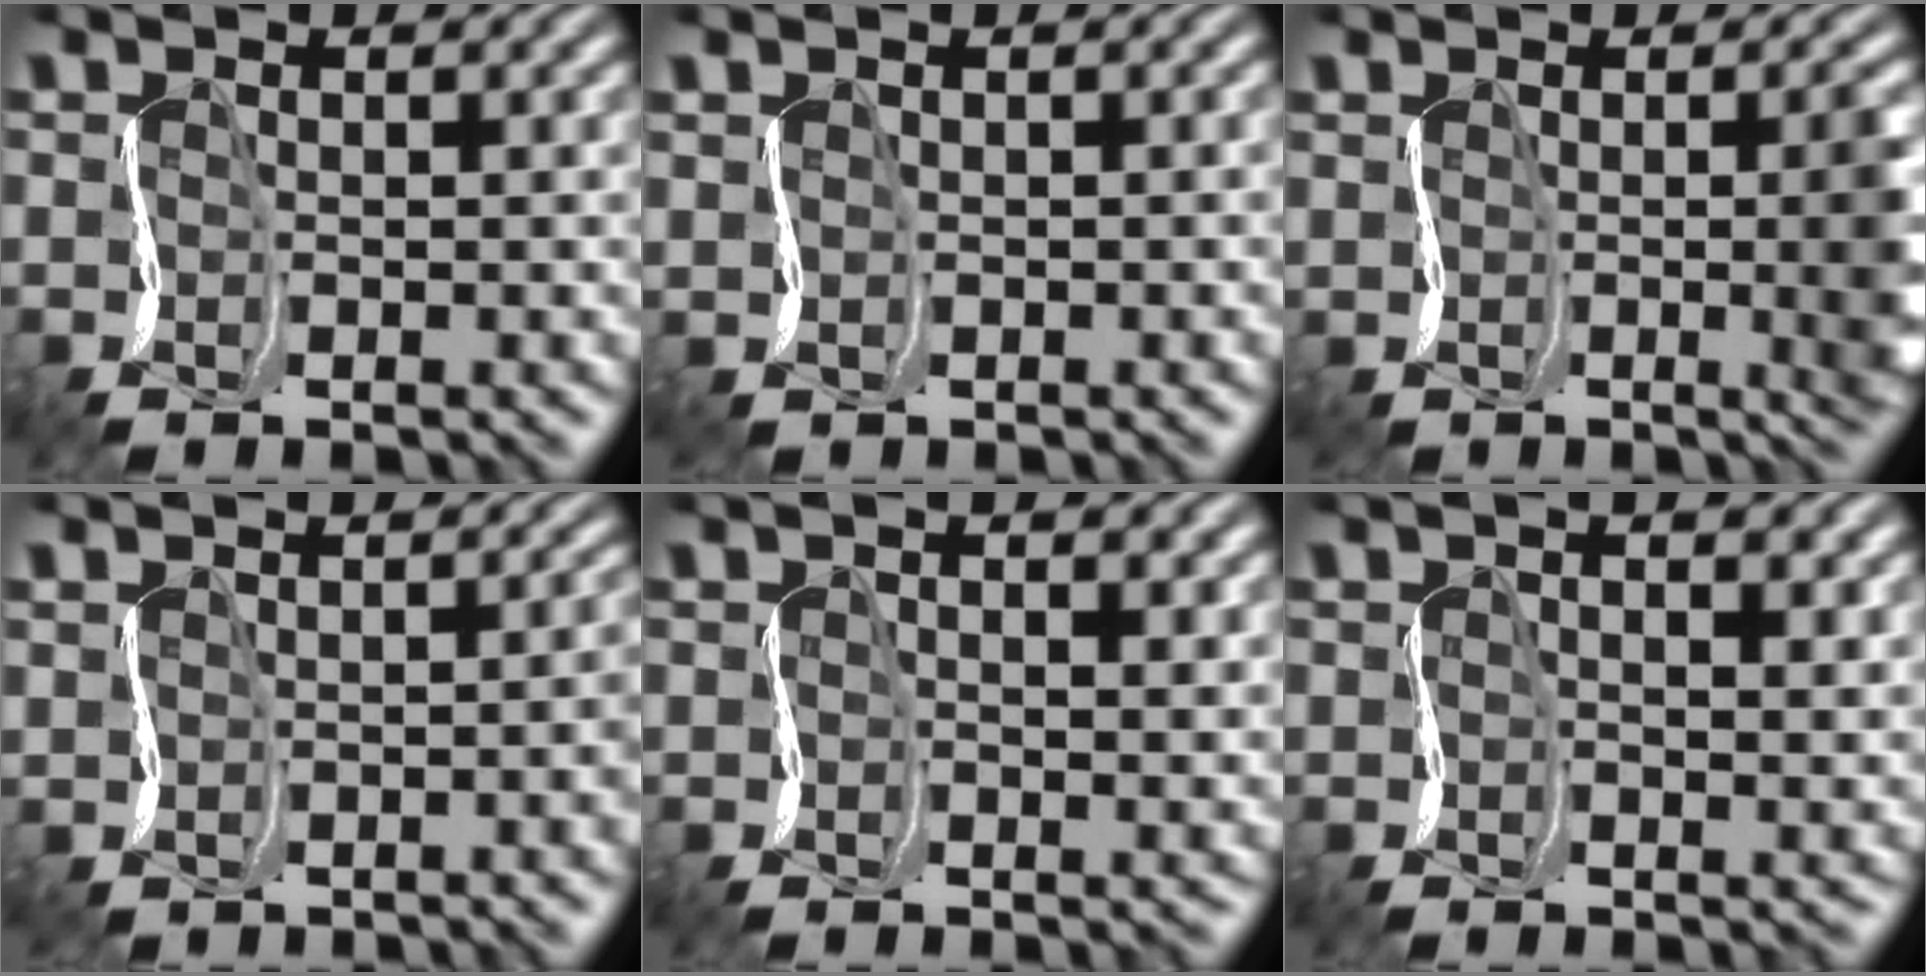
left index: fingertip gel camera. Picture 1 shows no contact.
{"total": 0.9, "force": [0.1, 0.0, -0.9], "torque": [0.004, 0.007, 0.012]}
{"total": 3.8, "force": [0.5, 1.0, 3.6], "torque": [-0.034, -0.008, 0.020]}
{"total": 0.7, "force": [-0.3, 0.2, 0.7], "torque": [0.000, 0.002, 0.007]}
{"total": 1.9, "force": [1.4, 0.2, 1.3], "torque": [-0.029, 0.004, 0.022]}
{"total": 2.7, "force": [1.7, 0.5, 2.0], "torque": [-0.034, 0.010, 0.024]}